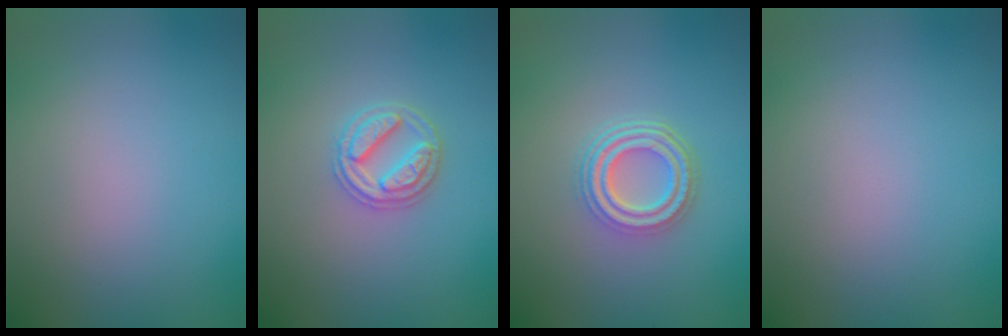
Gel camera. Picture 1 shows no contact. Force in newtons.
{"total": 2.7, "press": 2.7, "slide": 0.3}
{"total": 4.6, "press": 3.3, "slide": 3.2}
{"total": 0.0}